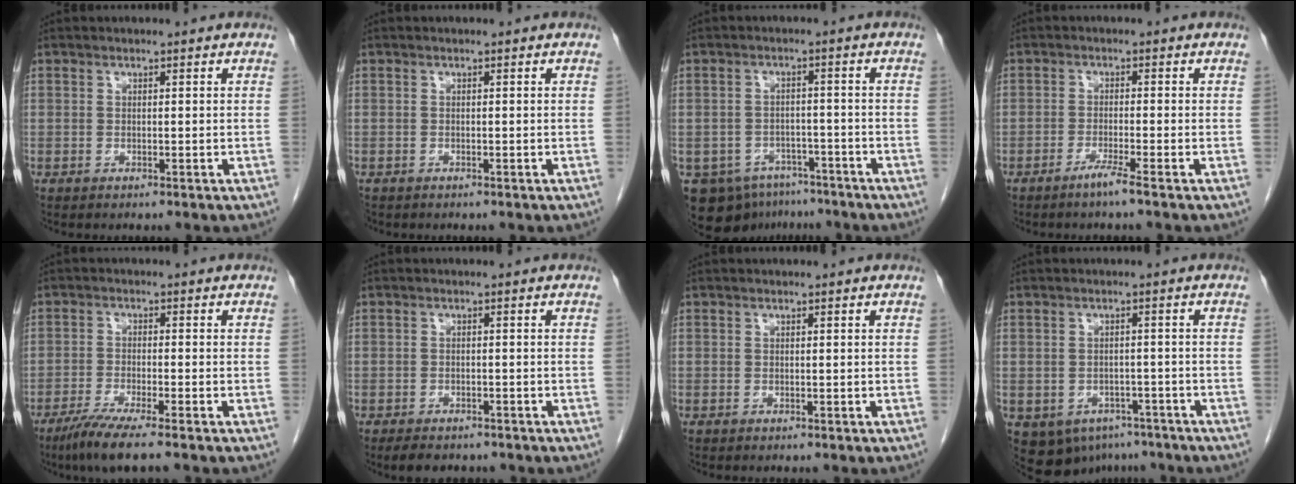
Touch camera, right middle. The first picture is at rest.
{"total": 0.7, "force": [-0.5, 0.4, 0.1], "torque": [-0.011, 0.001, -0.011]}
{"total": 9.5, "force": [-6.7, 6.2, 2.7], "torque": [-0.044, 0.009, -0.091]}
{"total": 2.5, "force": [-1.8, -0.6, 1.6], "torque": [-0.034, -0.004, -0.038]}
{"total": 6.4, "force": [-4.7, -0.3, 4.3], "torque": [-0.079, -0.019, -0.088]}
{"total": 5.3, "force": [-4.3, 2.3, 2.1], "torque": [-0.031, -0.004, -0.055]}
{"total": 0.0}
{"total": 10.2, "force": [-5.9, 7.5, 3.4], "torque": [-0.066, 0.005, -0.070]}